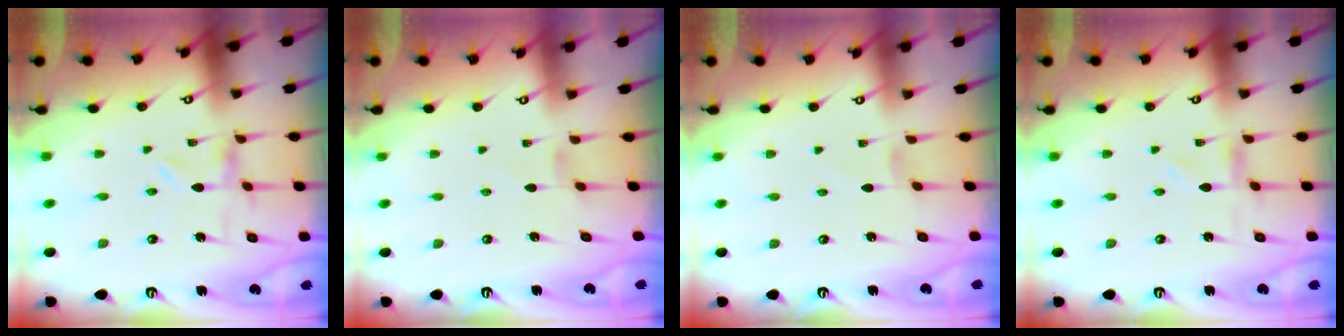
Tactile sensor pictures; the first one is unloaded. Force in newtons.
{"total": 1.2, "press": 1.1, "slide": 0.4}
{"total": 0.6, "press": 0.6, "slide": 0.2}
{"total": 0.0}